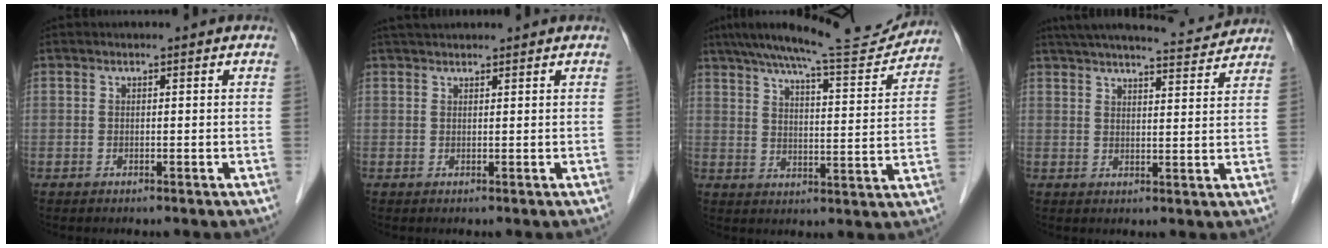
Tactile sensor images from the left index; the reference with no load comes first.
{"total": 3.7, "force": [3.5, 0.5, 1.3], "torque": [-0.017, 0.035, 0.058]}
{"total": 15.5, "force": [14.4, 0.9, 5.7], "torque": [-0.092, -0.005, 0.204]}
{"total": 14.6, "force": [13.6, 1.5, 5.2], "torque": [-0.082, 0.018, 0.185]}